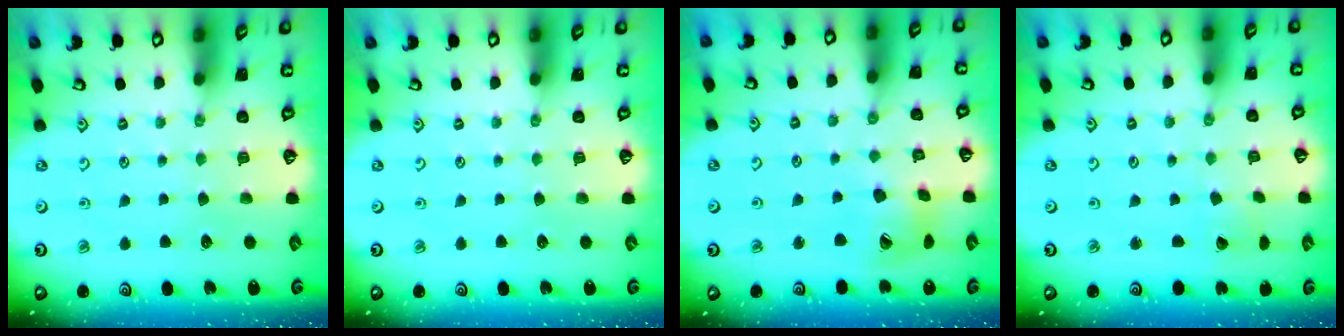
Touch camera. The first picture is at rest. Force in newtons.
{"total": 0.0}
{"total": 13.3, "press": 13.2, "slide": 1.7}
{"total": 2.1, "press": 2.1, "slide": 0.2}